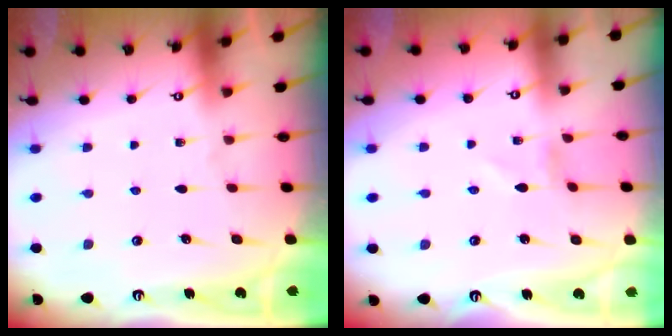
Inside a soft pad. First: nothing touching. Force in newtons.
{"total": 0.0}